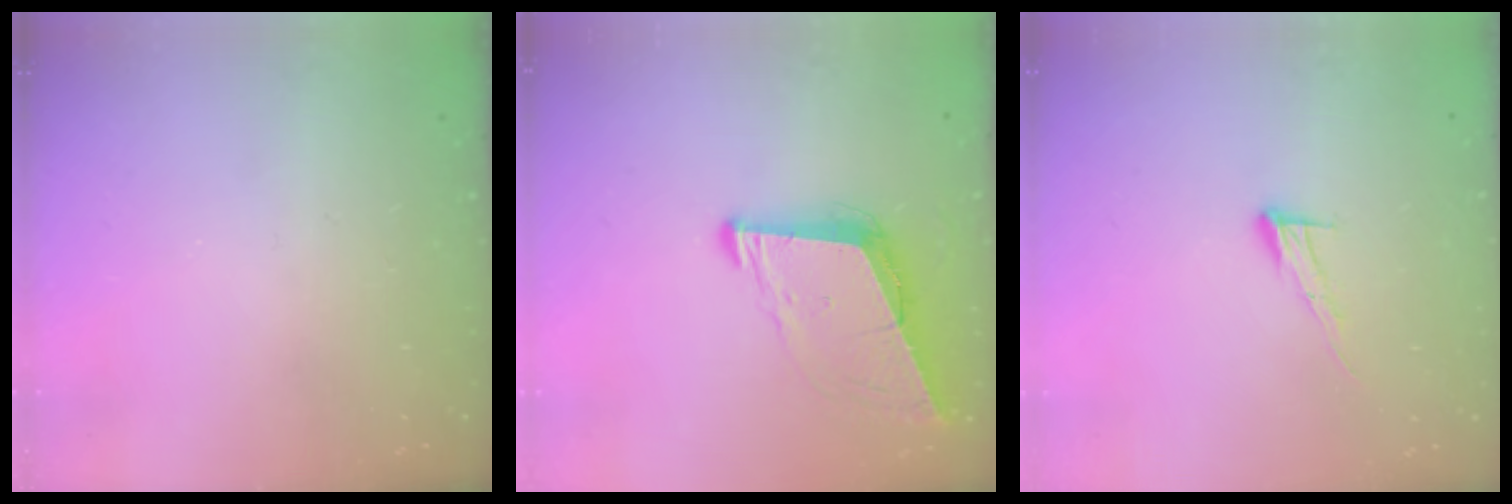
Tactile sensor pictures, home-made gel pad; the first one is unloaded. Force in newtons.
{"total": 9.1, "press": 8.3, "slide": 3.7}
{"total": 8.4, "press": 8.4, "slide": 0.4}